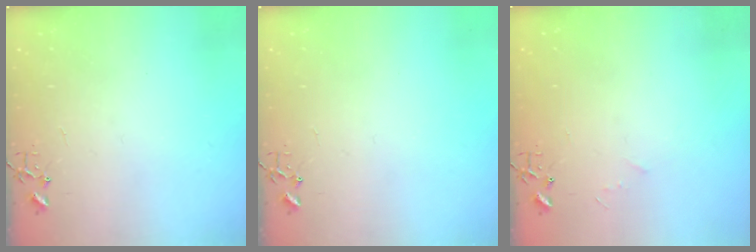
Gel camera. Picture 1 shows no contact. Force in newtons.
{"total": 0.0}
{"total": 3.5, "press": 3.5, "slide": 0.4}